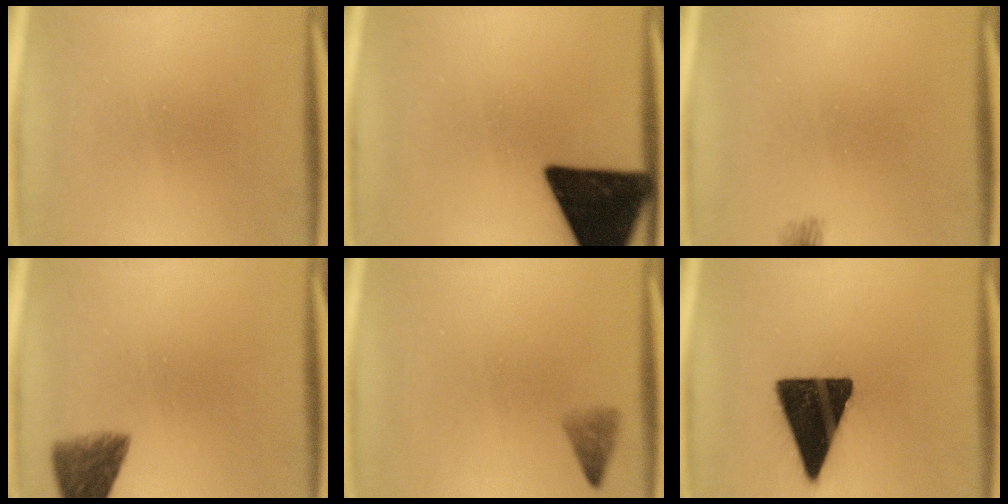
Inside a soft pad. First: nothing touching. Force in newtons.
{"total": 19.5}
{"total": 1.6}
{"total": 5.6}
{"total": 1.0}
{"total": 17.3}